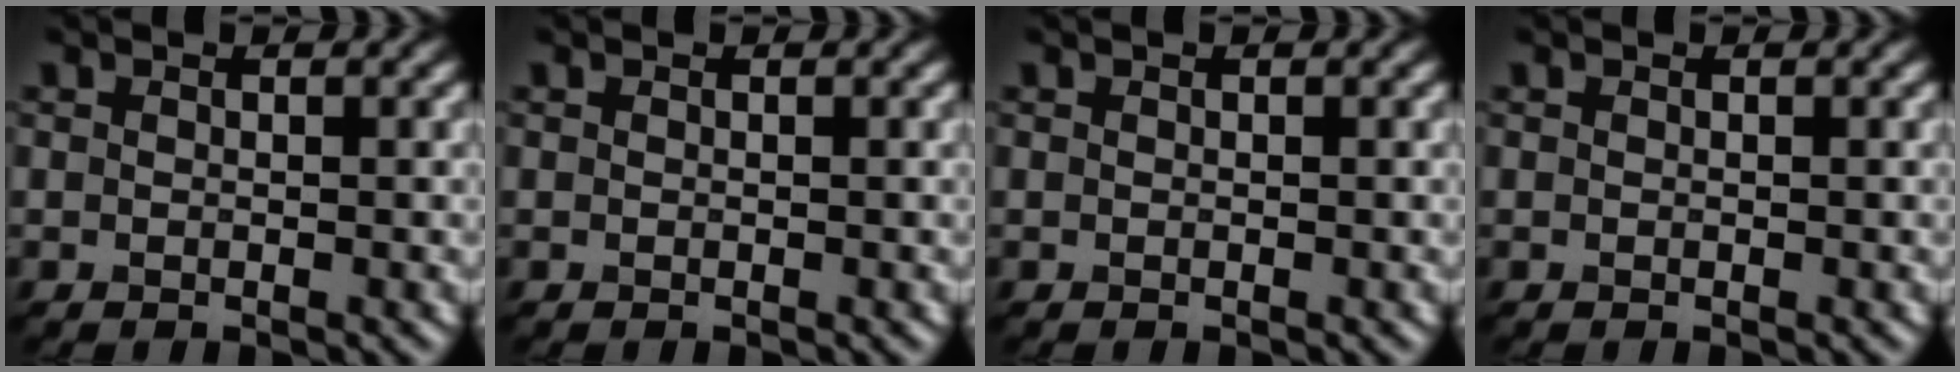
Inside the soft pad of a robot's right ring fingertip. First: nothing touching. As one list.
[{"total": 0.0}, {"total": 0.0}, {"total": 0.0}]